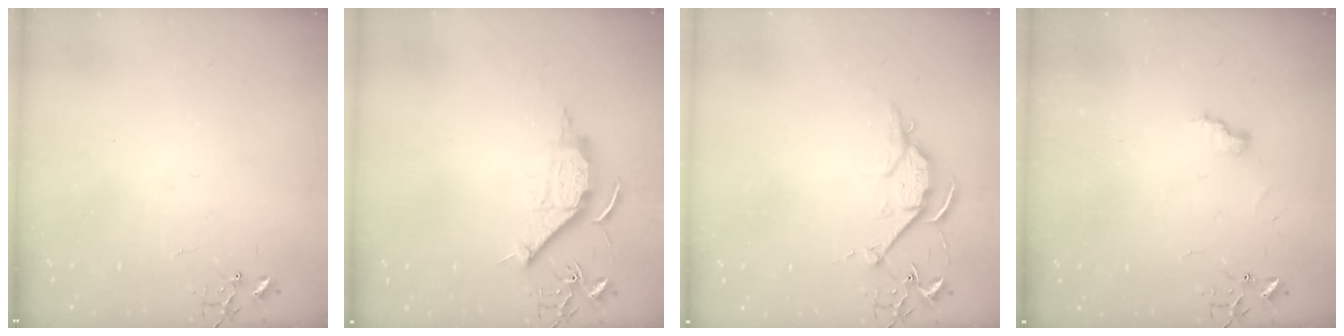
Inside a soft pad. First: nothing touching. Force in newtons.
{"total": 10.7, "press": 10.7, "slide": 1.1}
{"total": 7.9, "press": 7.8, "slide": 0.9}
{"total": 7.4, "press": 7.4, "slide": 0.4}